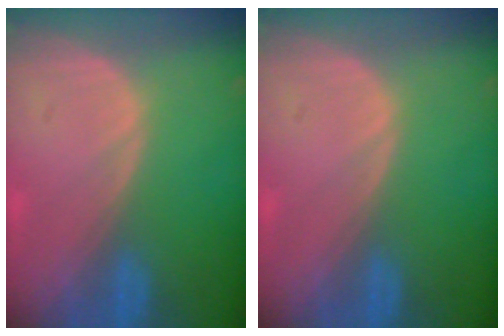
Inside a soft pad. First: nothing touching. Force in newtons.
{"total": 0.0}